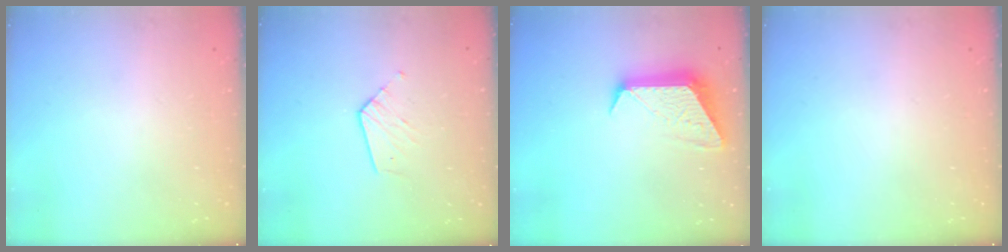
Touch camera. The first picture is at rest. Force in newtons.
{"total": 6.0, "press": 6.0, "slide": 0.5}
{"total": 10.8, "press": 10.7, "slide": 0.9}
{"total": 0.0}